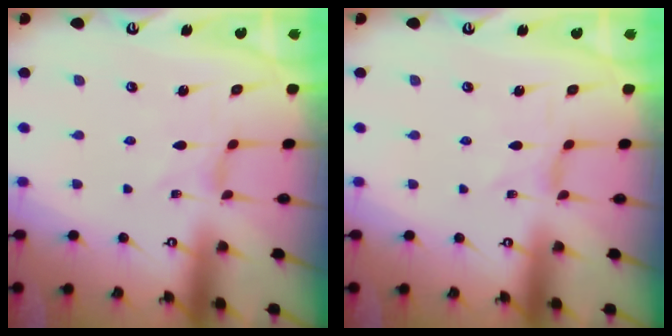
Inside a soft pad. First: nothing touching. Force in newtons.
{"total": 0.0}